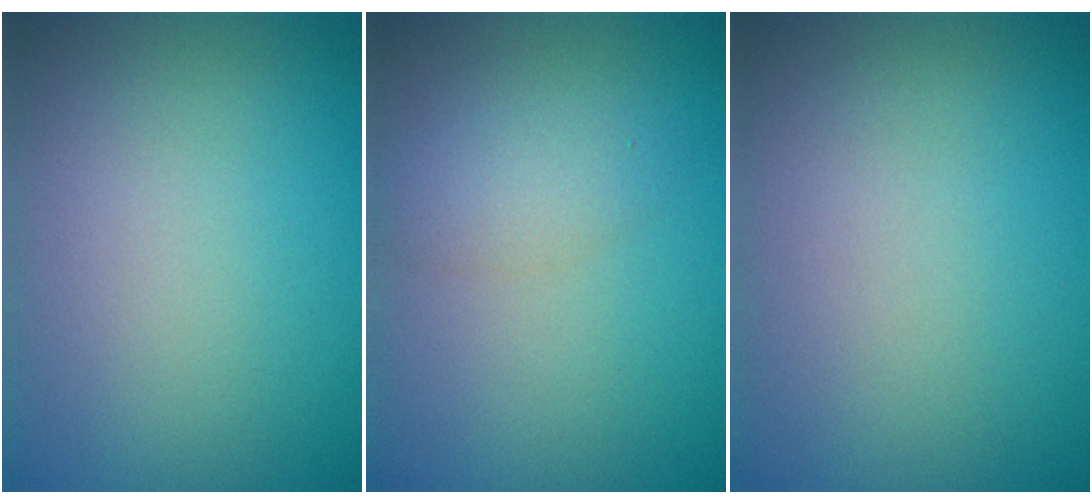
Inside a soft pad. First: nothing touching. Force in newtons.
{"total": 2.1, "press": 2.1, "slide": 0.0}
{"total": 0.0}